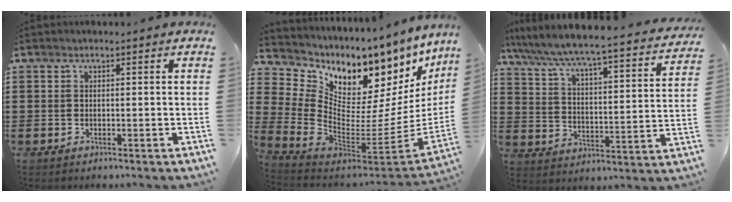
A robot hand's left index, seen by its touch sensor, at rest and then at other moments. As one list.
[{"total": 4.2, "force": [3.3, 2.5, 1.0], "torque": [-0.054, -0.086, 0.046]}, {"total": 5.1, "force": [4.7, -0.6, 1.9], "torque": [-0.062, -0.048, 0.067]}]